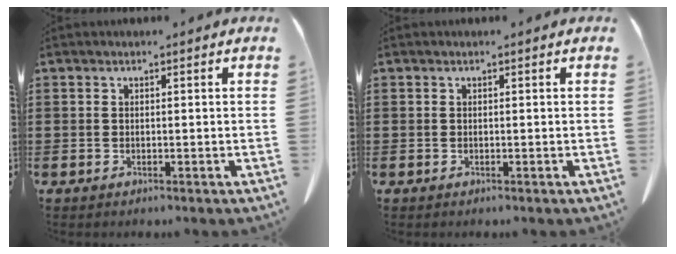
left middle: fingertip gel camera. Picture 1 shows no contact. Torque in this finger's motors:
{"motor_torque": [0.00, 0.00, 0.00, 0.01]}